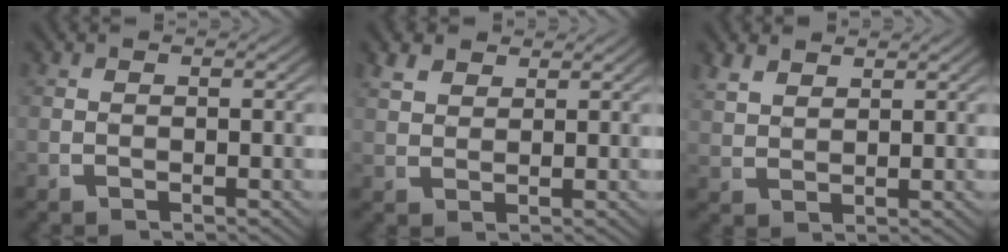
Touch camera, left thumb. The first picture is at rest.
{"total": 2.9, "force": [2.6, 1.0, 1.0], "torque": [-0.011, 0.004, 0.051]}
{"total": 2.5, "force": [2.3, 0.6, 0.7], "torque": [-0.009, 0.002, 0.054]}